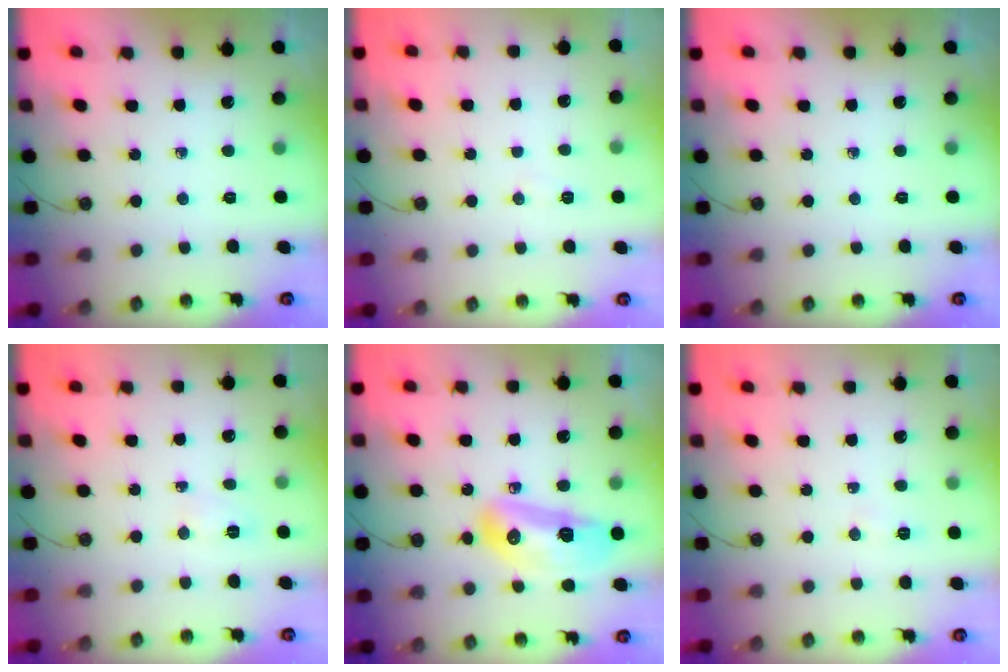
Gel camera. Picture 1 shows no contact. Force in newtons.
{"total": 14.2, "press": 5.3, "slide": 13.2}
{"total": 0.0}
{"total": 3.6, "press": 3.4, "slide": 0.9}
{"total": 13.5, "press": 13.3, "slide": 2.4}
{"total": 4.3, "press": 4.2, "slide": 0.4}